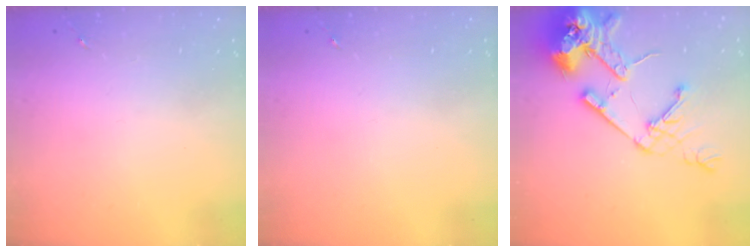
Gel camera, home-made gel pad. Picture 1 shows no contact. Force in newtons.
{"total": 0.0}
{"total": 18.4, "press": 18.2, "slide": 2.5}